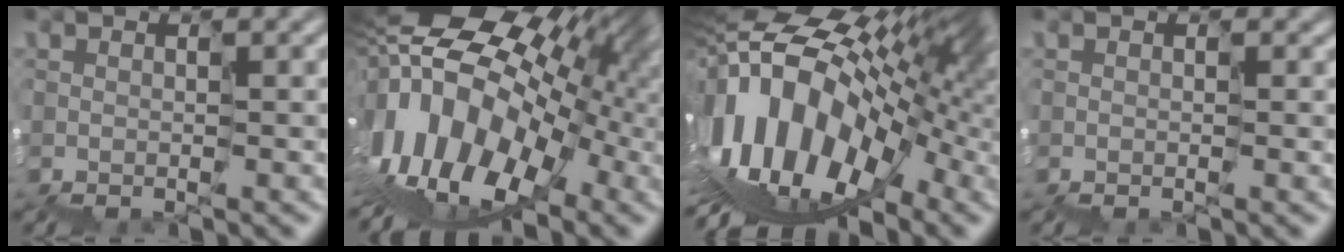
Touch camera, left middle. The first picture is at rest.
{"total": 15.4, "force": [-1.5, 10.7, 11.0], "torque": [-0.160, 0.007, -0.018]}
{"total": 15.3, "force": [-2.0, 9.0, 12.3], "torque": [-0.200, 0.002, -0.028]}
{"total": 1.1, "force": [0.2, 0.9, 0.6], "torque": [-0.001, 0.005, 0.000]}